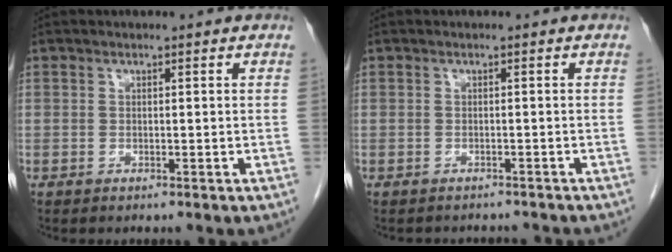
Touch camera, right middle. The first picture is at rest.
{"total": 4.3, "force": [-4.1, 1.3, 0.6], "torque": [-0.005, -0.002, -0.046]}